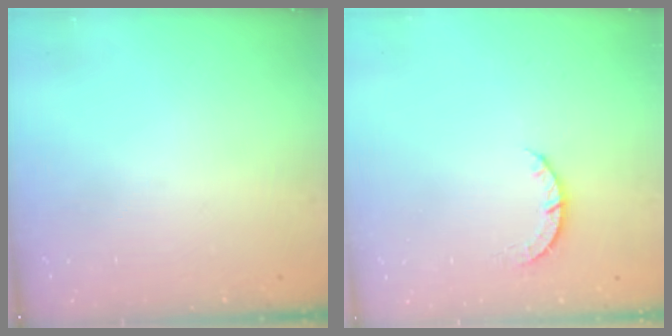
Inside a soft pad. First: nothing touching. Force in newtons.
{"total": 3.2, "press": 3.2, "slide": 0.4}